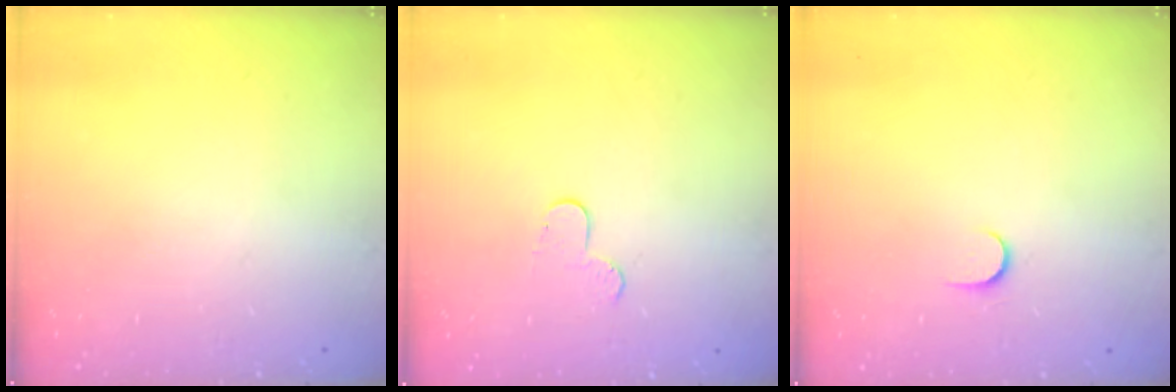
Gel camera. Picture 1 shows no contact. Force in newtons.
{"total": 5.7, "press": 5.7, "slide": 0.5}
{"total": 3.9, "press": 3.9, "slide": 0.5}